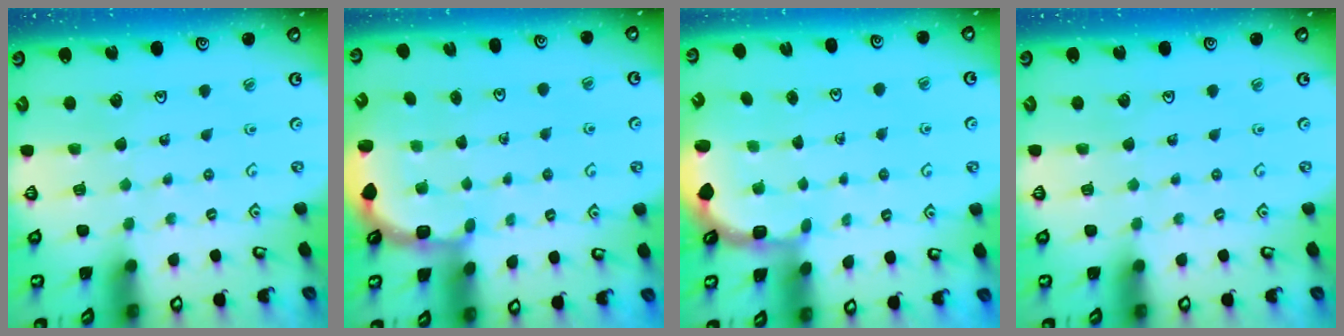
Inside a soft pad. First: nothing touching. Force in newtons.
{"total": 2.7, "press": 2.4, "slide": 1.4}
{"total": 2.7, "press": 2.0, "slide": 1.7}
{"total": 0.0}